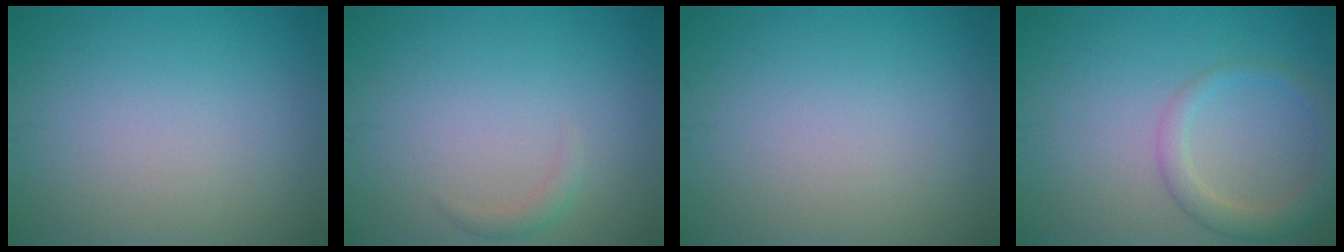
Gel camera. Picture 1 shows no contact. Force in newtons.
{"total": 1.0, "press": 1.0, "slide": 0.0}
{"total": 0.0}
{"total": 2.9, "press": 2.9, "slide": 0.2}